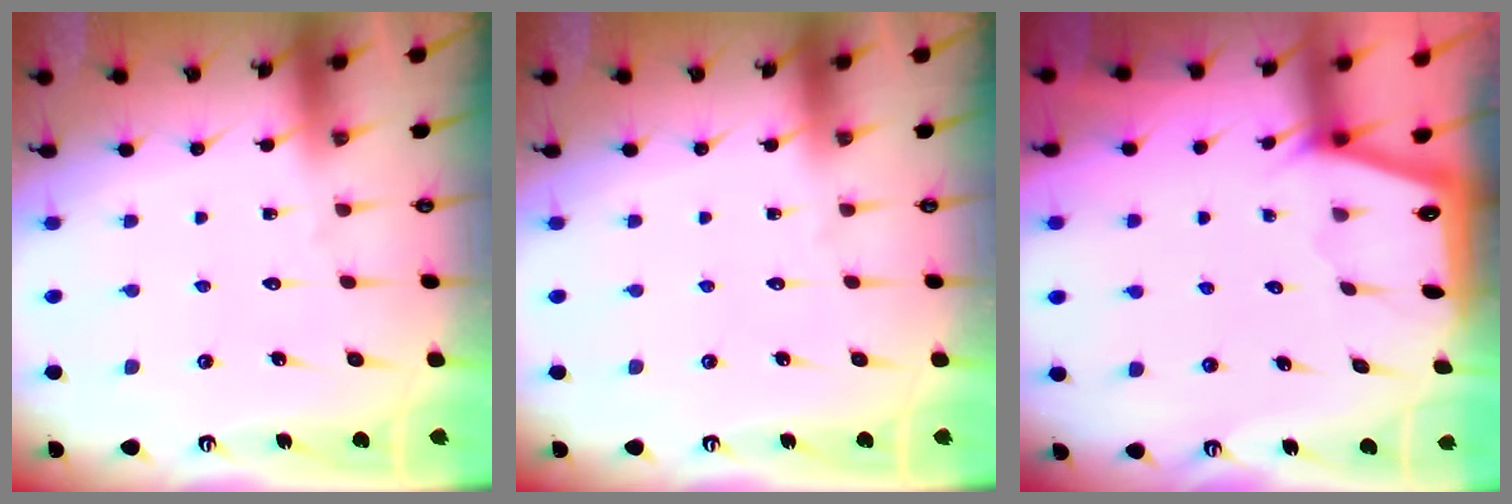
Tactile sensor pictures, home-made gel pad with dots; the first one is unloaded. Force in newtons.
{"total": 0.0}
{"total": 1.3, "press": 1.3, "slide": 0.3}